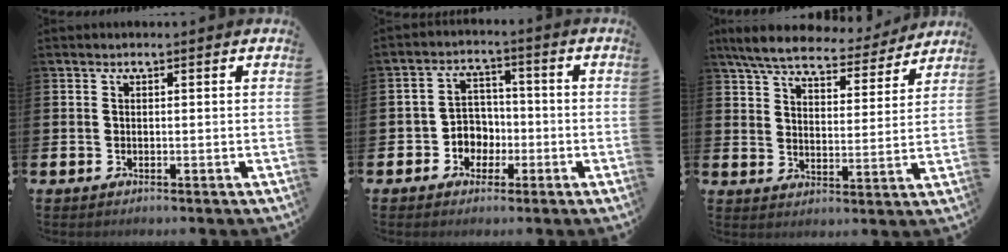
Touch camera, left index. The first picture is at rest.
{"total": 3.9, "force": [-1.2, 3.6, 1.0], "torque": [-0.040, 0.005, -0.027]}
{"total": 7.3, "force": [6.7, 1.6, 2.3], "torque": [-0.080, -0.034, 0.118]}